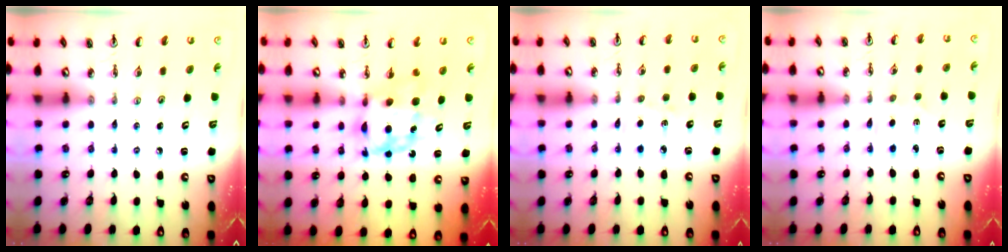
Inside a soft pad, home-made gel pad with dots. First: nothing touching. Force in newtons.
{"total": 6.9, "press": 6.9, "slide": 0.6}
{"total": 4.1, "press": 4.1, "slide": 0.4}
{"total": 1.4, "press": 1.4, "slide": 0.2}